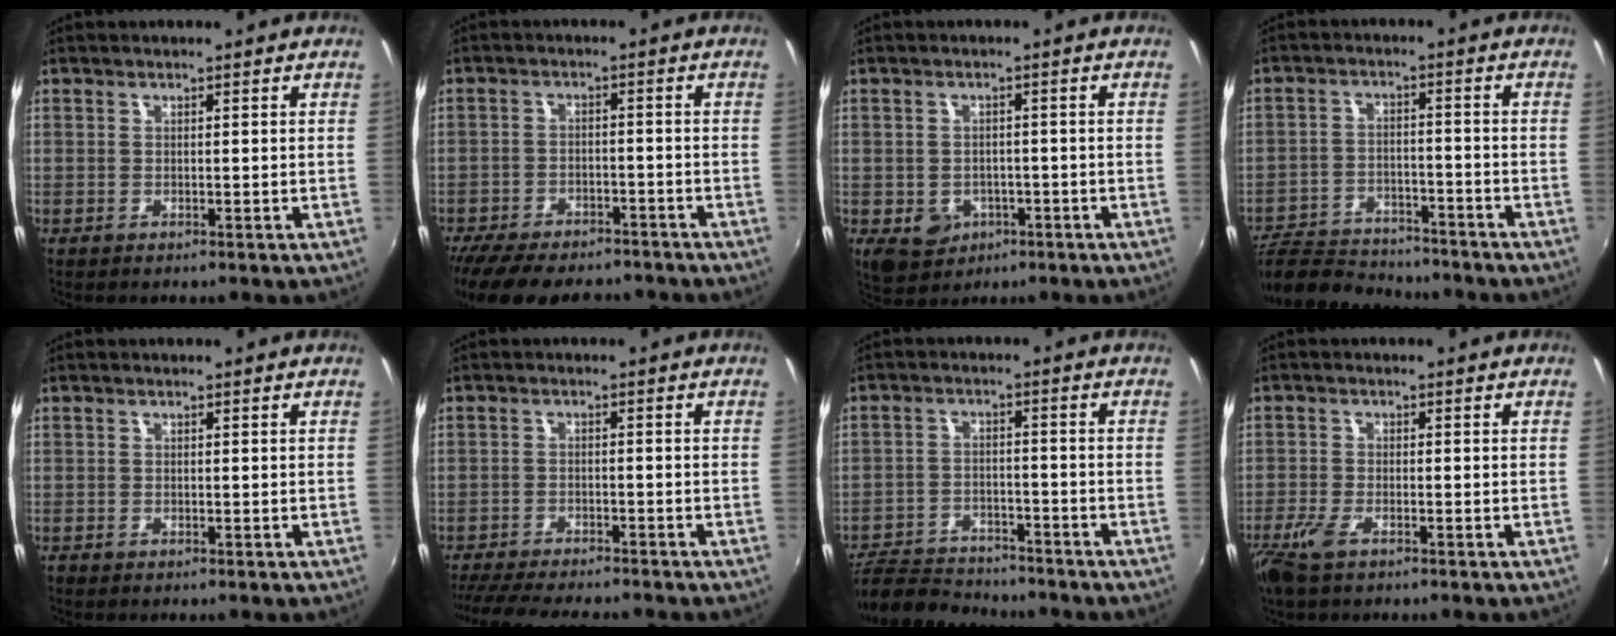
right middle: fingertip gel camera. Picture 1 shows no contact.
{"total": 15.6, "force": [-12.7, 5.7, 7.0], "torque": [-0.153, -0.024, -0.190]}
{"total": 6.7, "force": [-2.6, 5.4, 2.8], "torque": [-0.067, -0.008, -0.027]}
{"total": 13.9, "force": [-12.5, 4.4, 4.4], "torque": [-0.110, 0.004, -0.196]}
{"total": 0.5, "force": [-0.5, 0.1, 0.1], "torque": [-0.003, -0.003, -0.010]}
{"total": 12.0, "force": [-10.8, 1.9, 5.0], "torque": [-0.118, -0.022, -0.172]}
{"total": 11.0, "force": [-10.0, 3.4, 3.0], "torque": [-0.088, 0.005, -0.163]}
{"total": 5.2, "force": [-3.5, 1.7, 3.4], "torque": [-0.091, -0.013, -0.070]}